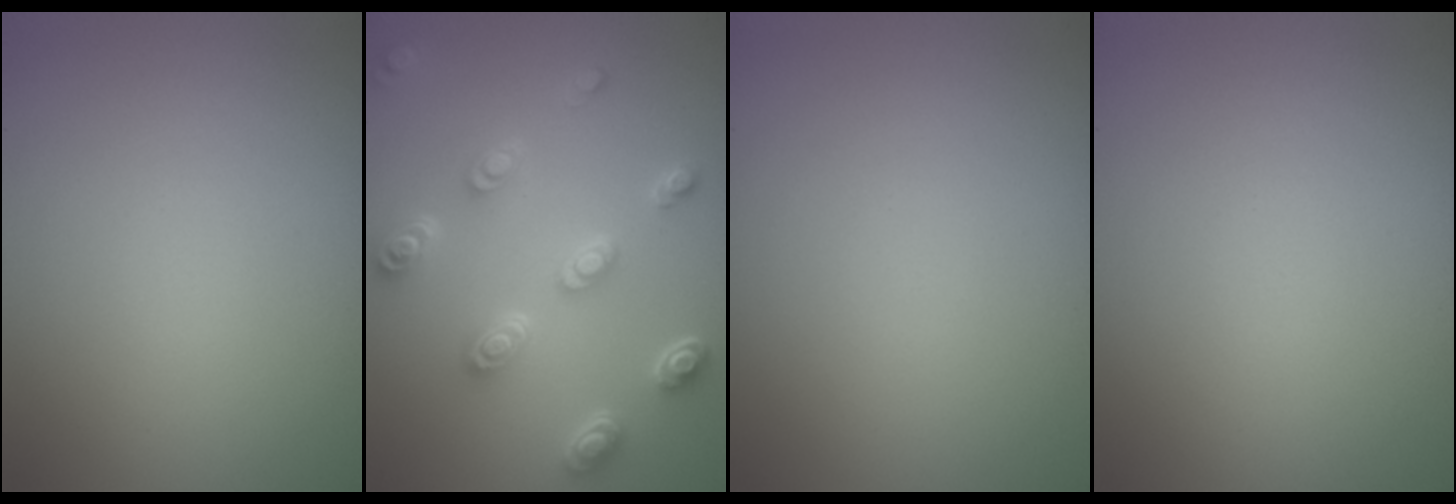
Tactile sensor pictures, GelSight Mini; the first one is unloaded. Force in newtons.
{"total": 4.8, "press": 3.8, "slide": 2.9}
{"total": 0.0}
{"total": 0.0}